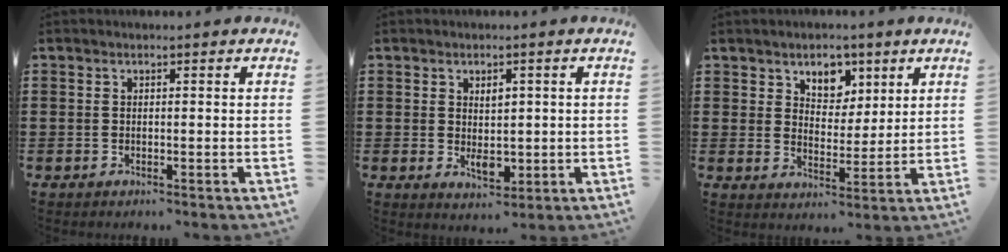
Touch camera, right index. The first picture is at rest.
{"total": 3.9, "force": [0.2, 2.5, 3.0], "torque": [-0.044, -0.002, 0.001]}
{"total": 5.1, "force": [3.4, 3.7, 1.0], "torque": [-0.034, 0.000, 0.060]}